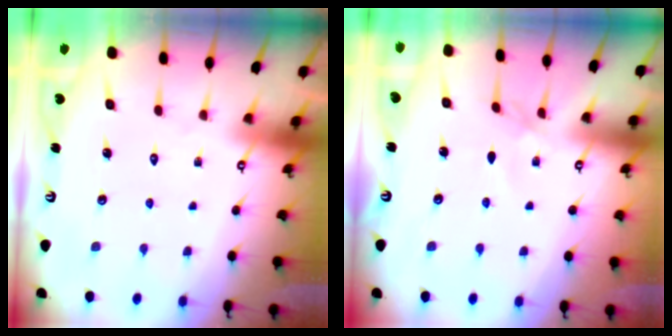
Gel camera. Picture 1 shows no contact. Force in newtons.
{"total": 1.8, "press": 1.7, "slide": 0.4}